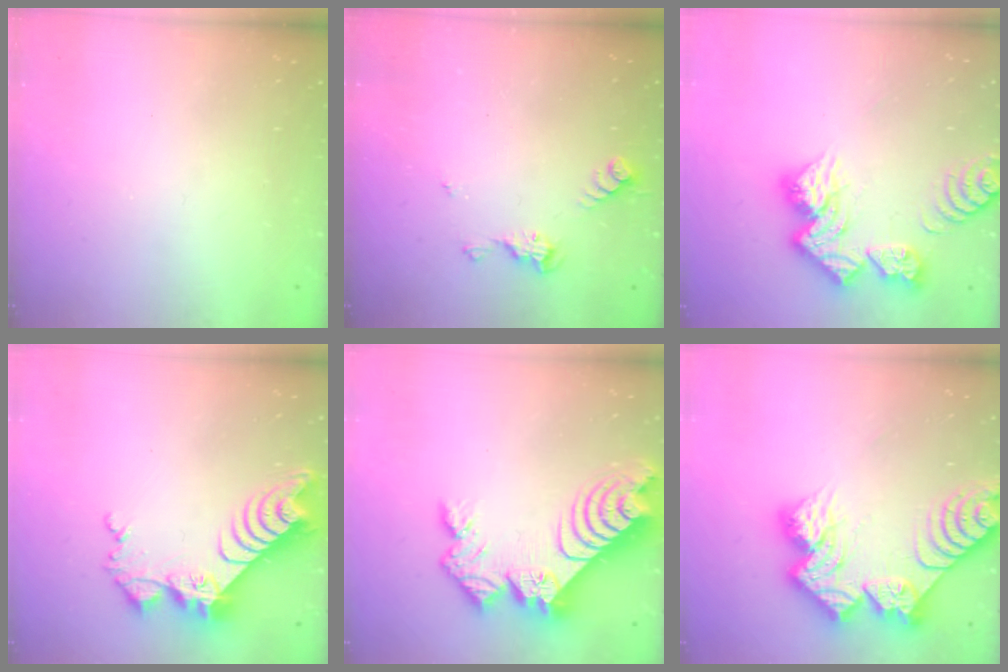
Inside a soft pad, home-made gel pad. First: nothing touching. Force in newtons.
{"total": 6.3, "press": 6.3, "slide": 0.5}
{"total": 15.7, "press": 15.6, "slide": 1.7}
{"total": 11.3, "press": 11.2, "slide": 0.8}
{"total": 15.0, "press": 15.0, "slide": 1.4}
{"total": 19.0, "press": 18.9, "slide": 1.9}